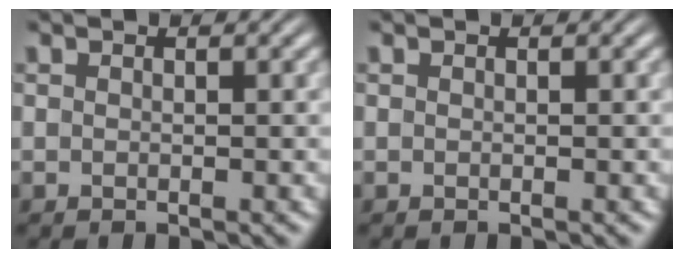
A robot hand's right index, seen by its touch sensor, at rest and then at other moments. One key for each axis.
{"total": 0.0}